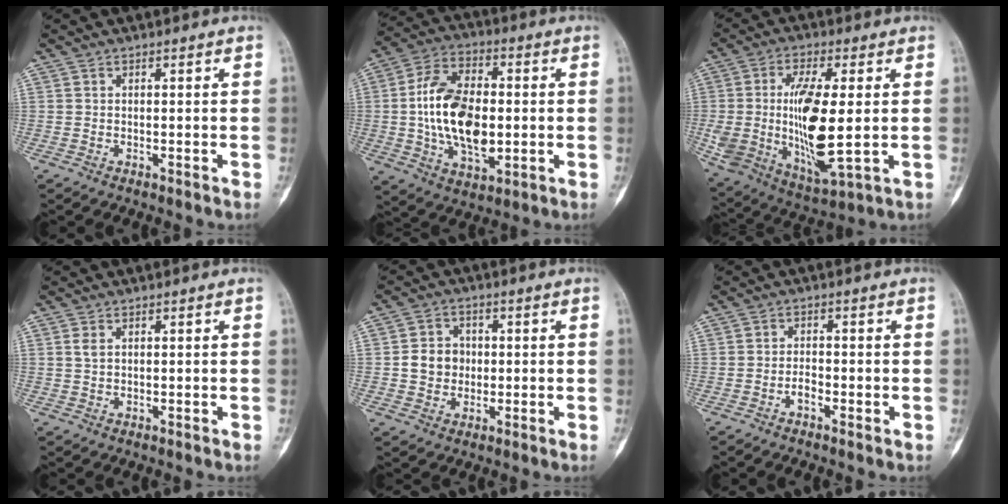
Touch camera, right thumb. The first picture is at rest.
{"total": 17.2, "force": [-0.5, 10.0, 14.0], "torque": [-0.243, 0.009, -0.008]}
{"total": 18.6, "force": [0.1, 6.8, 17.3], "torque": [-0.346, -0.014, 0.015]}
{"total": 1.6, "force": [0.5, 1.0, 1.2], "torque": [-0.027, 0.002, 0.013]}
{"total": 6.3, "force": [0.0, 5.6, 2.9], "torque": [-0.025, 0.007, -0.004]}
{"total": 2.1, "force": [-1.0, 0.9, 1.6], "torque": [-0.023, 0.010, -0.021]}